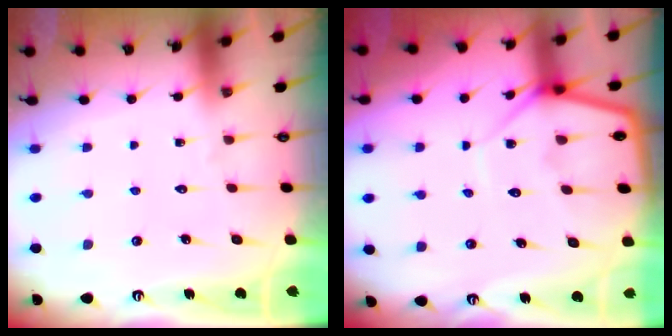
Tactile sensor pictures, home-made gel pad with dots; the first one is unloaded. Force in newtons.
{"total": 8.2, "press": 8.1, "slide": 0.7}